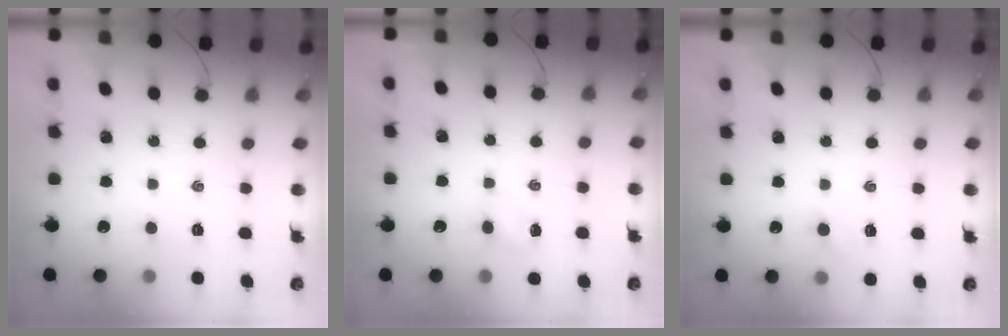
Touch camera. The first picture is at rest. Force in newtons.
{"total": 3.4, "press": 3.3, "slide": 0.9}
{"total": 3.2, "press": 3.0, "slide": 0.9}